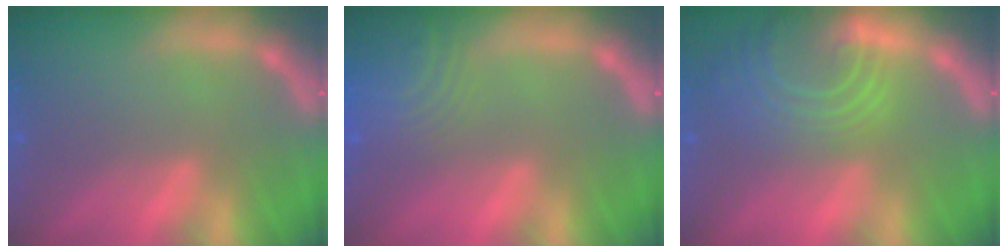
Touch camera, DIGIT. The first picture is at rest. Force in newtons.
{"total": 8.5}
{"total": 9.0}